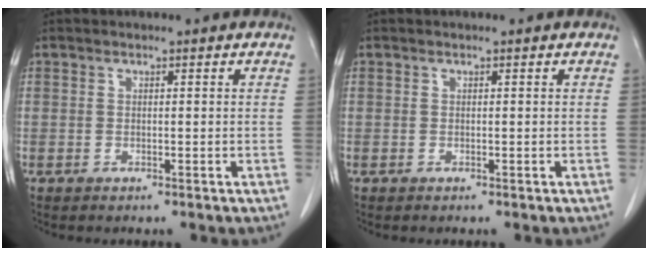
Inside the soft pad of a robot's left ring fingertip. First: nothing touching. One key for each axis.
{"total": 0.0}